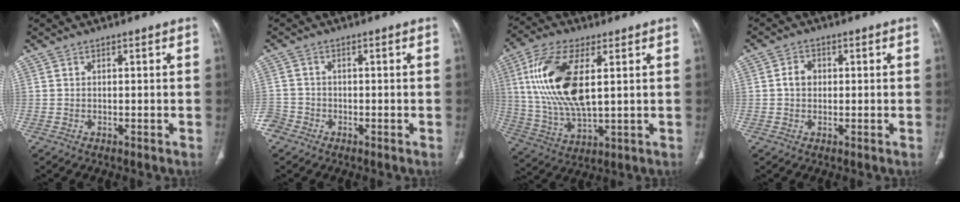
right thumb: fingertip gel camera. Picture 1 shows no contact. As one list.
[{"total": 3.8, "force": [-2.4, 2.9, 0.5], "torque": [-0.005, 0.014, -0.051]}, {"total": 17.6, "force": [3.8, 7.7, 15.3], "torque": [-0.317, -0.012, 0.079]}, {"total": 3.2, "force": [0.2, 2.6, 1.8], "torque": [-0.025, 0.010, 0.000]}]